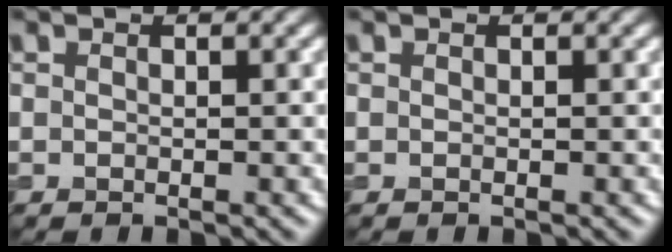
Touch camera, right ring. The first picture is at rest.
{"total": 0.0}